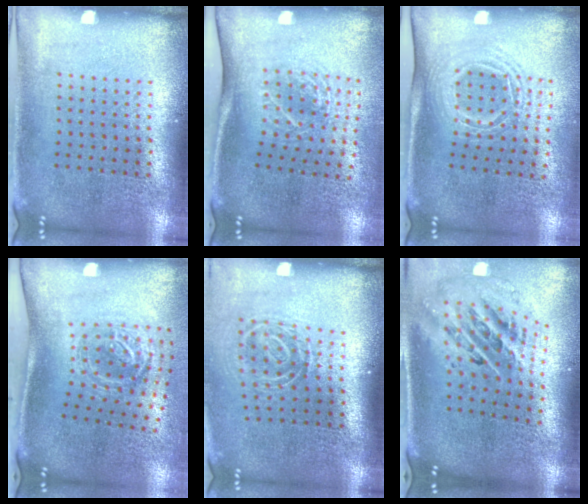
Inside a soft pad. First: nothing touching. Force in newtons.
{"total": 1.9, "press": 1.3, "slide": 1.4}
{"total": 1.6, "press": 1.3, "slide": 1.0}
{"total": 1.8, "press": 1.2, "slide": 1.3}
{"total": 1.8, "press": 1.2, "slide": 1.4}
{"total": 2.3, "press": 1.6, "slide": 1.7}